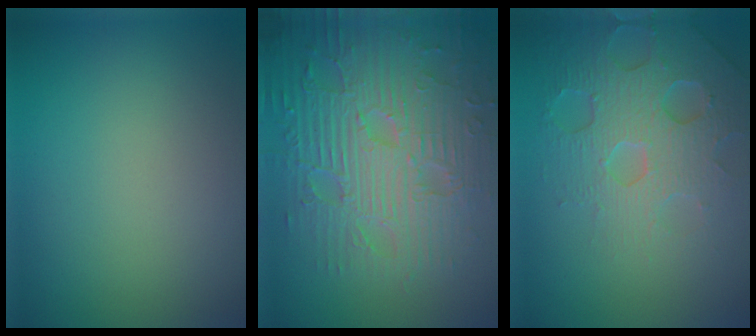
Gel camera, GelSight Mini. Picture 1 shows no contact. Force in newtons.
{"total": 10.0, "press": 6.9, "slide": 7.2}
{"total": 4.7, "press": 4.6, "slide": 1.0}